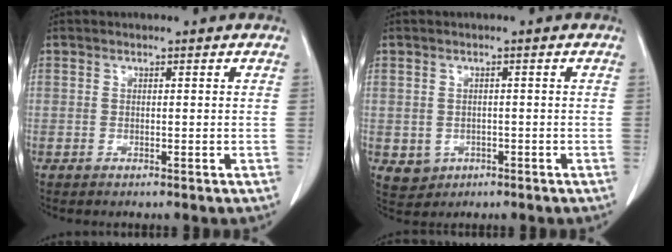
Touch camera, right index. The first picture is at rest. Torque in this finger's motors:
{"motor_torque": [-0.04, 0.00, -0.11, -0.09]}